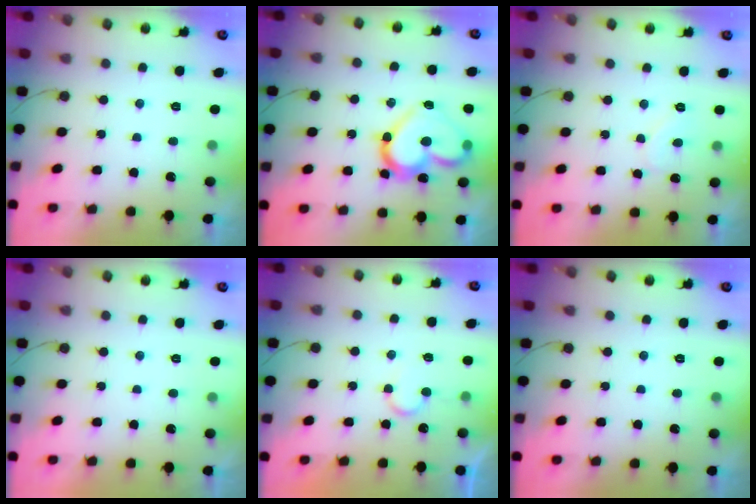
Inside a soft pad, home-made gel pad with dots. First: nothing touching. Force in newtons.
{"total": 17.6, "press": 17.5, "slide": 1.2}
{"total": 5.9, "press": 5.9, "slide": 0.3}
{"total": 1.8, "press": 1.8, "slide": 0.0}
{"total": 7.0, "press": 6.9, "slide": 0.6}
{"total": 0.0}